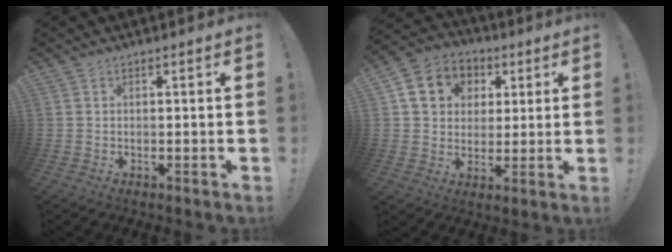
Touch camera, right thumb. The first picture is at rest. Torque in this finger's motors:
{"motor_torque": [0.22, 0.28, 0.56, 0.69, 0.00]}